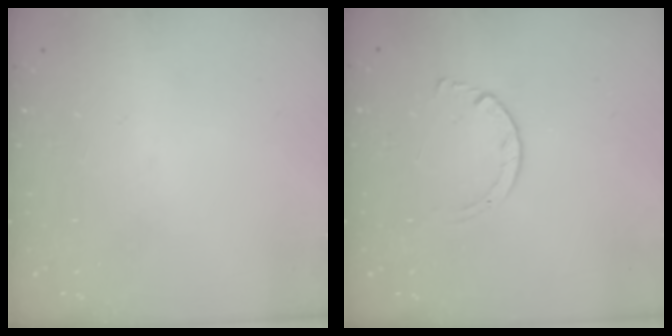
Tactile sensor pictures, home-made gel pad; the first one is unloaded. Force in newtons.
{"total": 2.7, "press": 2.7, "slide": 0.3}